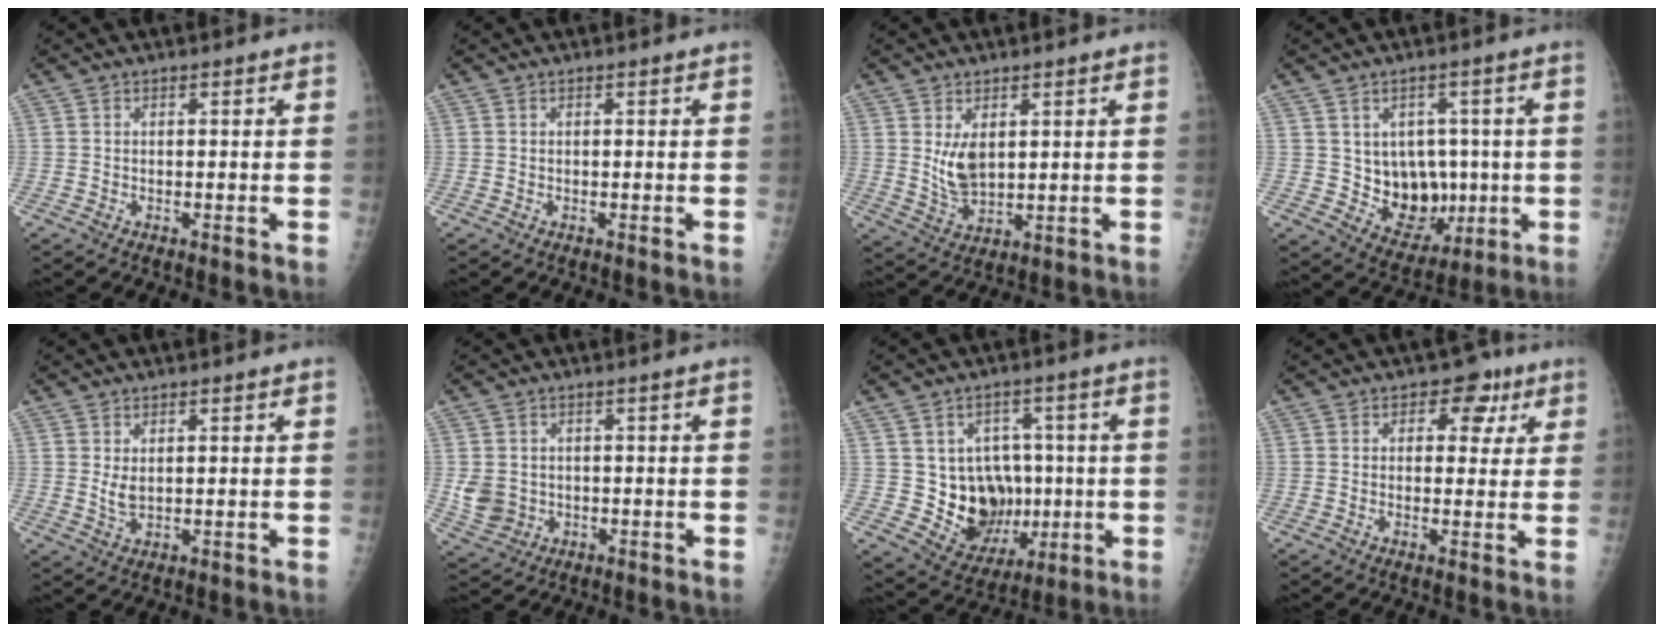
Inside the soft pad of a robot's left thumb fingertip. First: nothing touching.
{"total": 0.0}
{"total": 6.1, "force": [1.9, 3.4, 4.7], "torque": [-0.077, -0.020, 0.048]}
{"total": 11.2, "force": [-0.2, 8.9, 6.8], "torque": [-0.046, -0.007, 0.020]}
{"total": 2.9, "force": [0.9, 1.4, 2.3], "torque": [-0.039, -0.011, 0.023]}
{"total": 4.8, "force": [0.0, 4.1, 2.5], "torque": [-0.041, 0.005, 0.014]}
{"total": 12.7, "force": [-0.3, 10.8, 6.7], "torque": [-0.044, 0.001, 0.020]}
{"total": 6.4, "force": [2.7, 4.4, 3.7], "torque": [-0.001, -0.004, 0.026]}